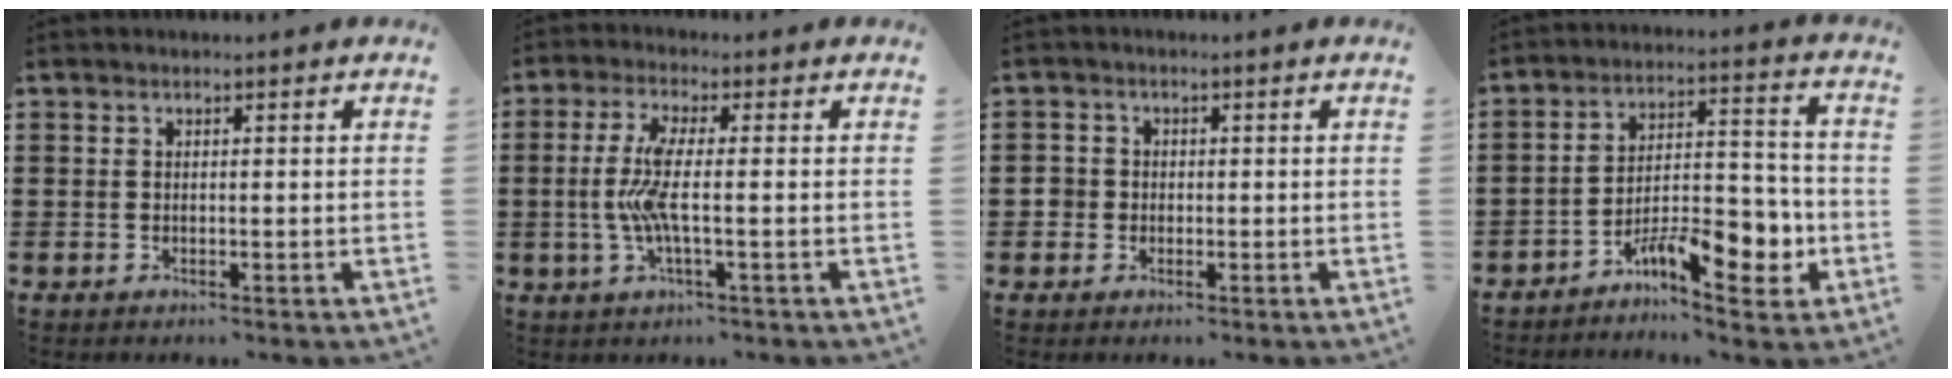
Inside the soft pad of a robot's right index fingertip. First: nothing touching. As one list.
[{"total": 6.3, "force": [-0.7, 1.1, 6.2], "torque": [-0.147, -0.015, -0.026]}, {"total": 2.0, "force": [-0.4, 1.9, 0.5], "torque": [-0.016, 0.007, -0.012]}, {"total": 10.3, "force": [-6.2, 4.0, 7.2], "torque": [-0.098, 0.018, -0.111]}]